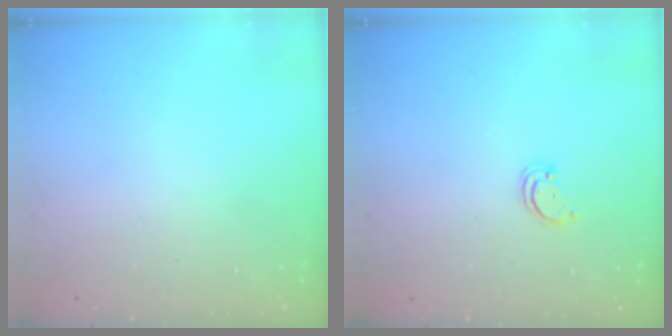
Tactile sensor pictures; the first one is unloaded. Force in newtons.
{"total": 1.5, "press": 1.5, "slide": 0.1}